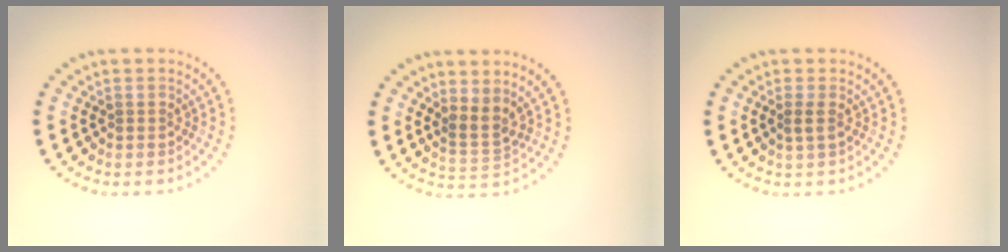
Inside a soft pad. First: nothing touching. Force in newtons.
{"total": 2.2, "press": 1.5, "slide": 1.6}
{"total": 1.0, "press": 0.9, "slide": 0.4}